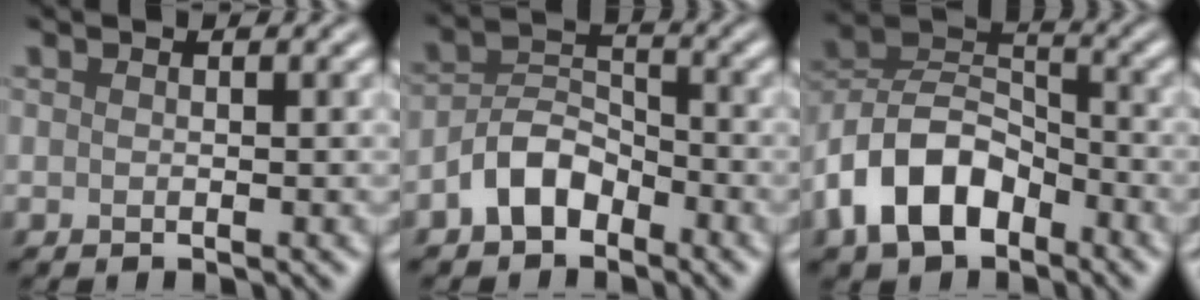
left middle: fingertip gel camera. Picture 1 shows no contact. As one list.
[{"total": 4.3, "force": [-2.6, 2.6, 2.3], "torque": [-0.039, 0.013, -0.058]}, {"total": 8.4, "force": [-4.5, 5.1, 4.9], "torque": [-0.098, 0.012, -0.099]}]